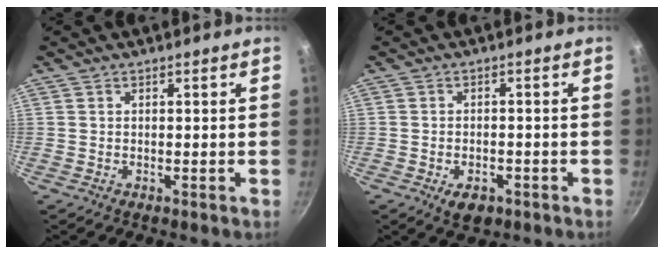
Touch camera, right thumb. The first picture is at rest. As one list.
[{"total": 4.7, "force": [-2.3, 2.8, 2.9], "torque": [-0.036, 0.011, -0.027]}]